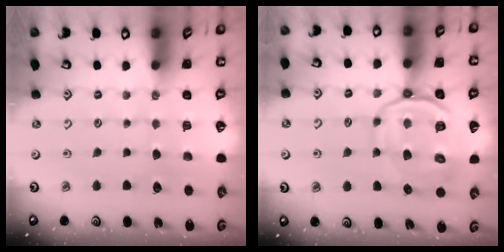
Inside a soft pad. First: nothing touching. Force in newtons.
{"total": 14.1, "press": 14.0, "slide": 2.1}